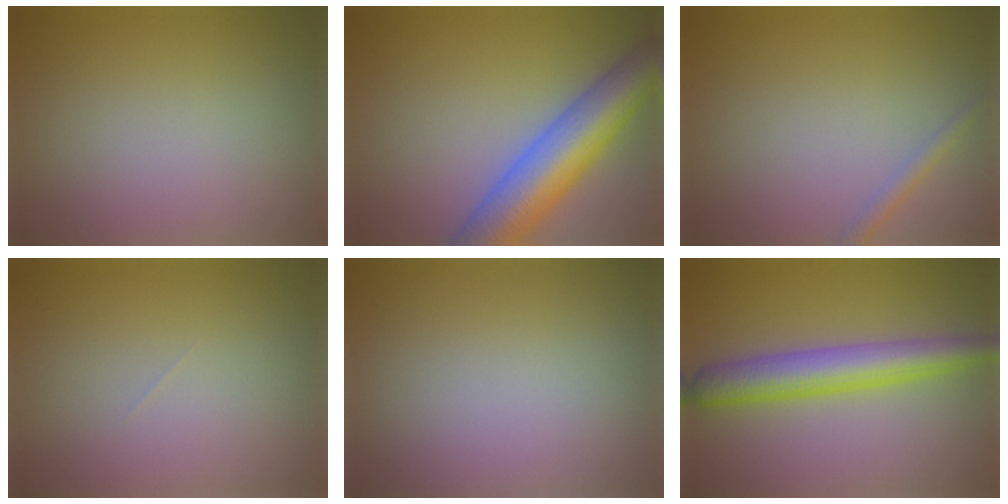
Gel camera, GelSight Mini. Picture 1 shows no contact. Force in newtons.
{"total": 9.8, "press": 9.8, "slide": 0.4}
{"total": 1.2, "press": 1.2, "slide": 0.1}
{"total": 0.0}
{"total": 0.0}
{"total": 5.6, "press": 5.6, "slide": 0.1}